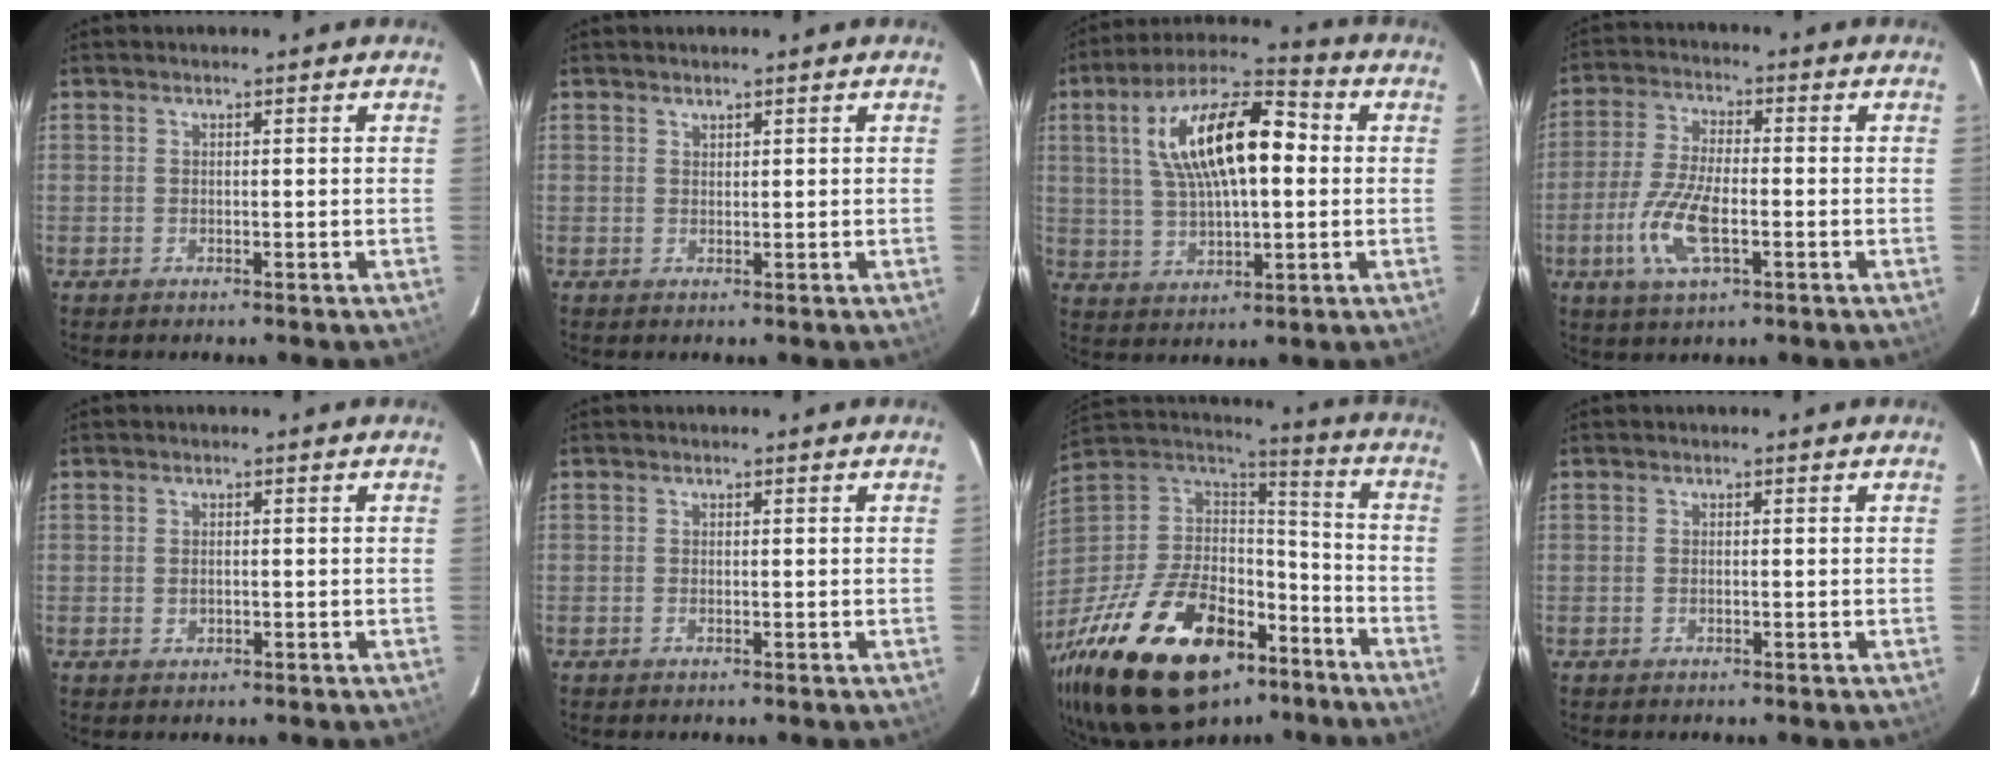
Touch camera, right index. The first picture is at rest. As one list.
[{"total": 0.6, "force": [0.6, 0.2, 0.0], "torque": [0.000, 0.001, 0.013]}, {"total": 17.3, "force": [3.2, 7.0, 15.5], "torque": [-0.280, 0.029, 0.053]}, {"total": 10.7, "force": [-3.6, 3.8, 9.4], "torque": [-0.203, -0.005, -0.070]}, {"total": 1.5, "force": [-0.3, 1.0, 1.0], "torque": [-0.020, 0.002, -0.005]}, {"total": 0.5, "force": [-0.2, 0.2, 0.5], "torque": [-0.010, 0.001, -0.005]}, {"total": 36.7, "force": [-21.5, 19.4, 22.5], "torque": [-0.465, -0.013, -0.328]}, {"total": 0.7, "force": [-0.3, 0.2, 0.6], "torque": [-0.013, 0.001, -0.005]}]